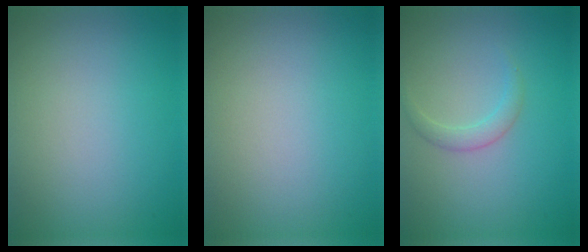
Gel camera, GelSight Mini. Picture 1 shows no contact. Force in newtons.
{"total": 0.0}
{"total": 1.4, "press": 1.4, "slide": 0.0}